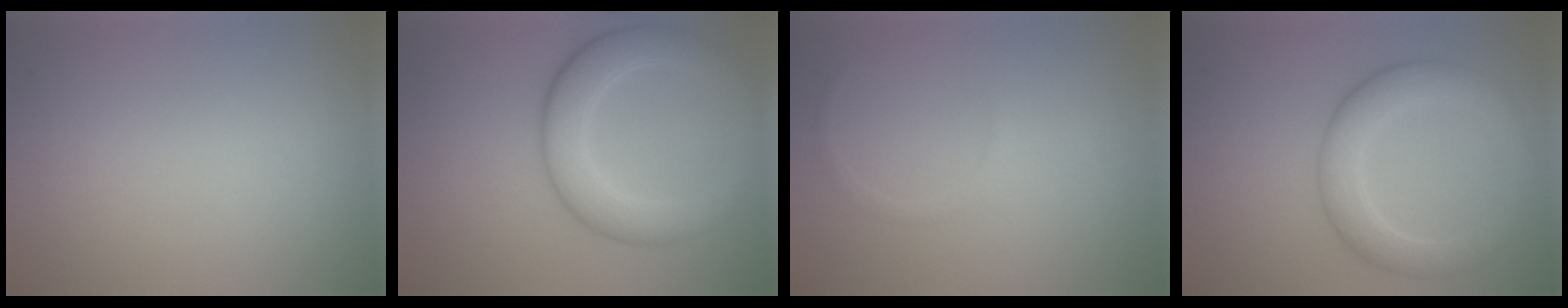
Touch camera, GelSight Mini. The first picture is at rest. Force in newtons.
{"total": 5.8, "press": 5.8, "slide": 0.2}
{"total": 0.7, "press": 0.7, "slide": 0.1}
{"total": 4.8, "press": 4.8, "slide": 0.1}